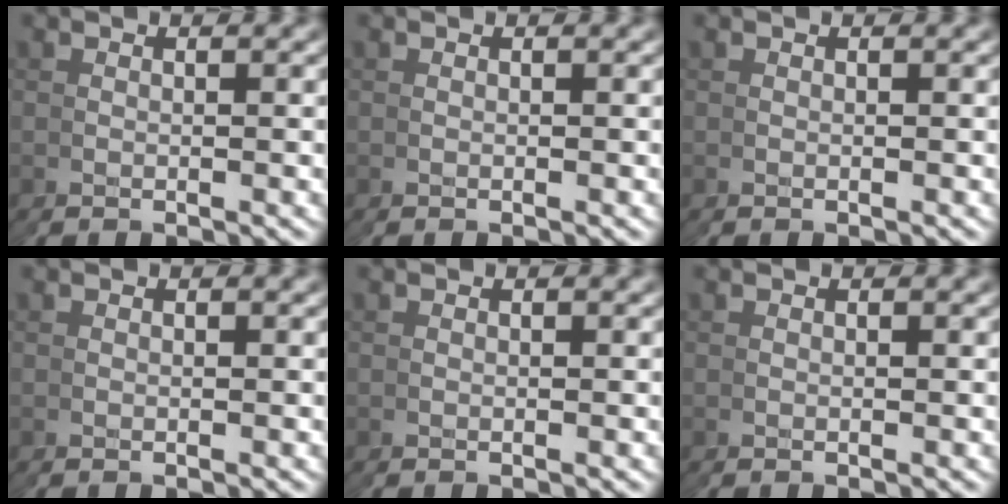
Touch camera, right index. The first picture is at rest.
{"total": 0.0}
{"total": 0.0}
{"total": 0.0}
{"total": 0.0}
{"total": 0.0}